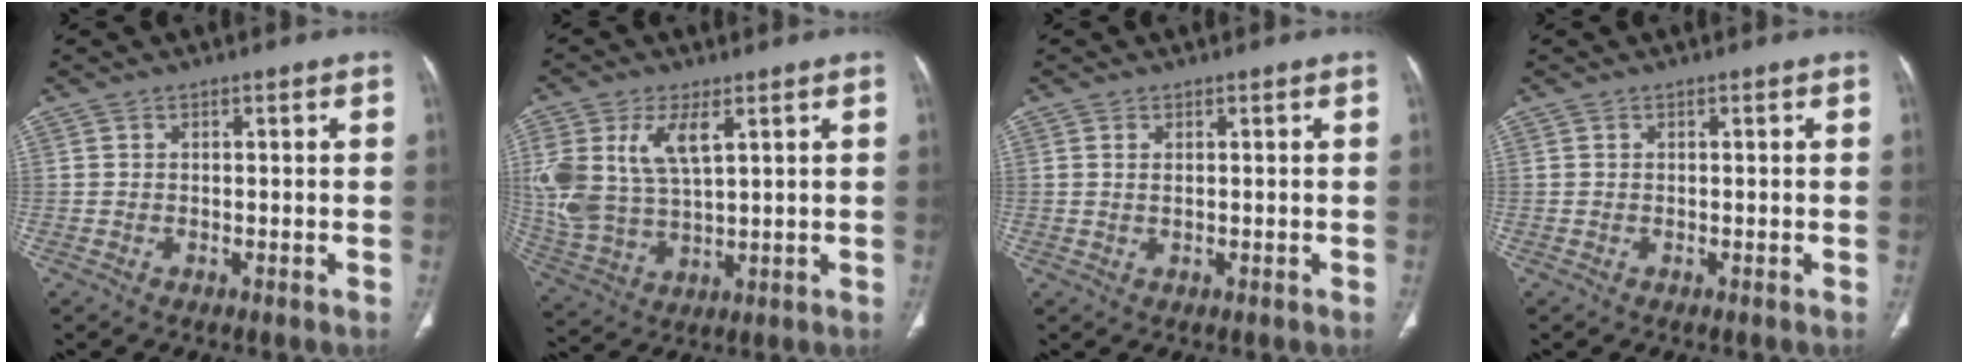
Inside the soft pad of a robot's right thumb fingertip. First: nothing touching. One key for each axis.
{"total": 14.1, "fx": 5.0, "fy": 7.3, "fz": 11.0, "tx": -0.240, "ty": -0.010, "tz": 0.112}
{"total": 1.0, "fx": 0.4, "fy": 0.4, "fz": 0.8, "tx": -0.020, "ty": 0.000, "tz": 0.011}
{"total": 0.0}